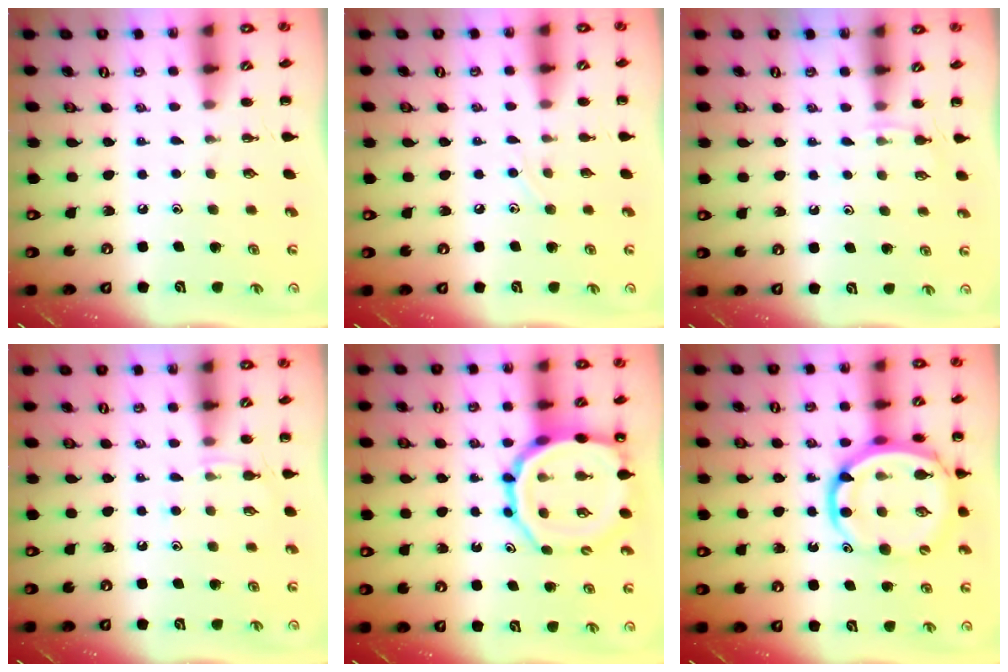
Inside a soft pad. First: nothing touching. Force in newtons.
{"total": 3.1, "press": 3.0, "slide": 1.0}
{"total": 3.9, "press": 3.7, "slide": 1.2}
{"total": 4.6, "press": 4.3, "slide": 1.6}
{"total": 14.2, "press": 13.9, "slide": 2.9}
{"total": 13.8, "press": 13.3, "slide": 3.7}